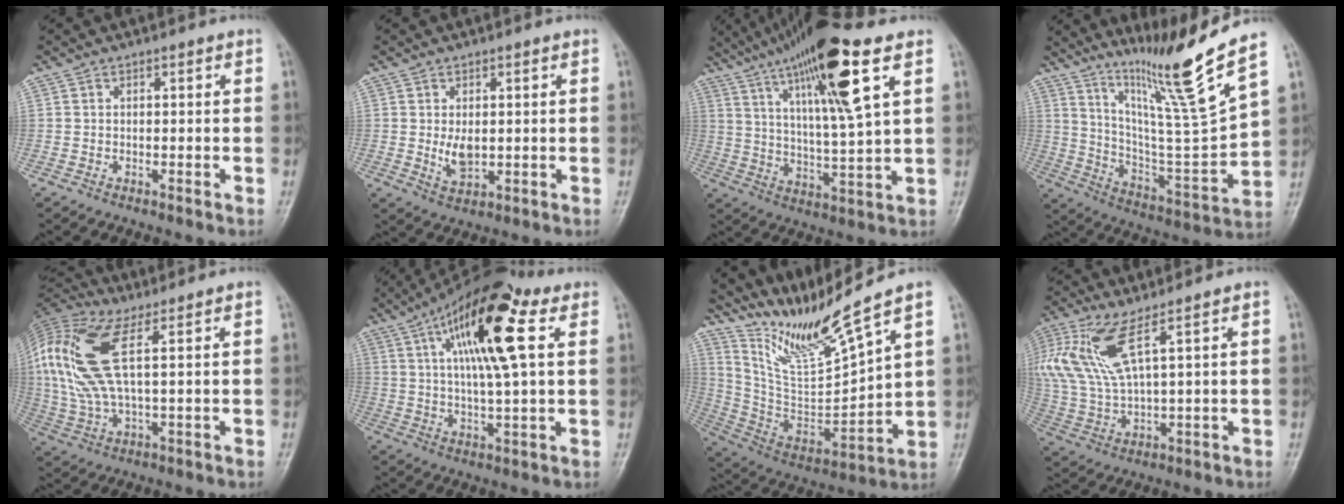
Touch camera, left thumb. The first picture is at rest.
{"total": 4.0, "force": [0.2, 2.3, 3.2], "torque": [-0.048, -0.011, 0.013]}
{"total": 19.3, "force": [9.7, 2.7, 16.5], "torque": [-0.281, -0.022, 0.170]}
{"total": 18.8, "force": [13.5, -1.5, 13.0], "torque": [-0.191, -0.102, 0.242]}
{"total": 15.6, "force": [4.5, 5.5, 13.8], "torque": [-0.330, 0.010, 0.086]}
{"total": 17.1, "force": [6.0, 4.4, 15.4], "torque": [-0.264, 0.004, 0.094]}
{"total": 14.8, "force": [12.6, -1.0, 7.7], "torque": [-0.137, -0.075, 0.256]}
{"total": 12.2, "force": [6.1, 3.0, 10.2], "torque": [-0.251, -0.016, 0.130]}